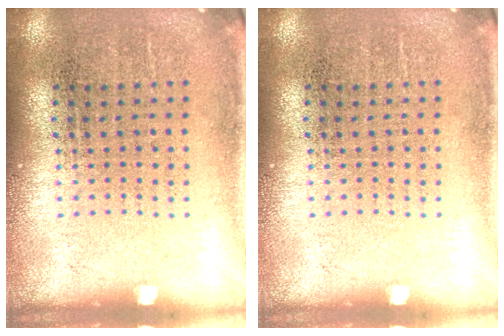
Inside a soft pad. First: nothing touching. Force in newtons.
{"total": 0.0}